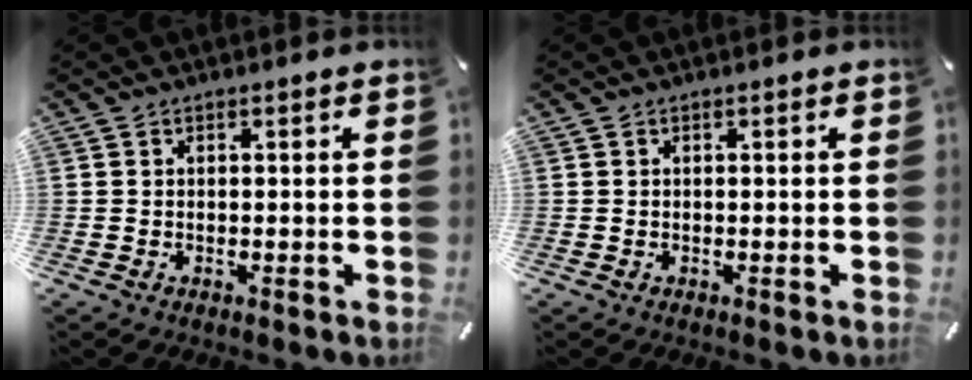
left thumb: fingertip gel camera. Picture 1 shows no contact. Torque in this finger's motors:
{"motor_torque": [-0.02, 0.04, -0.02, -0.01, 0.00]}